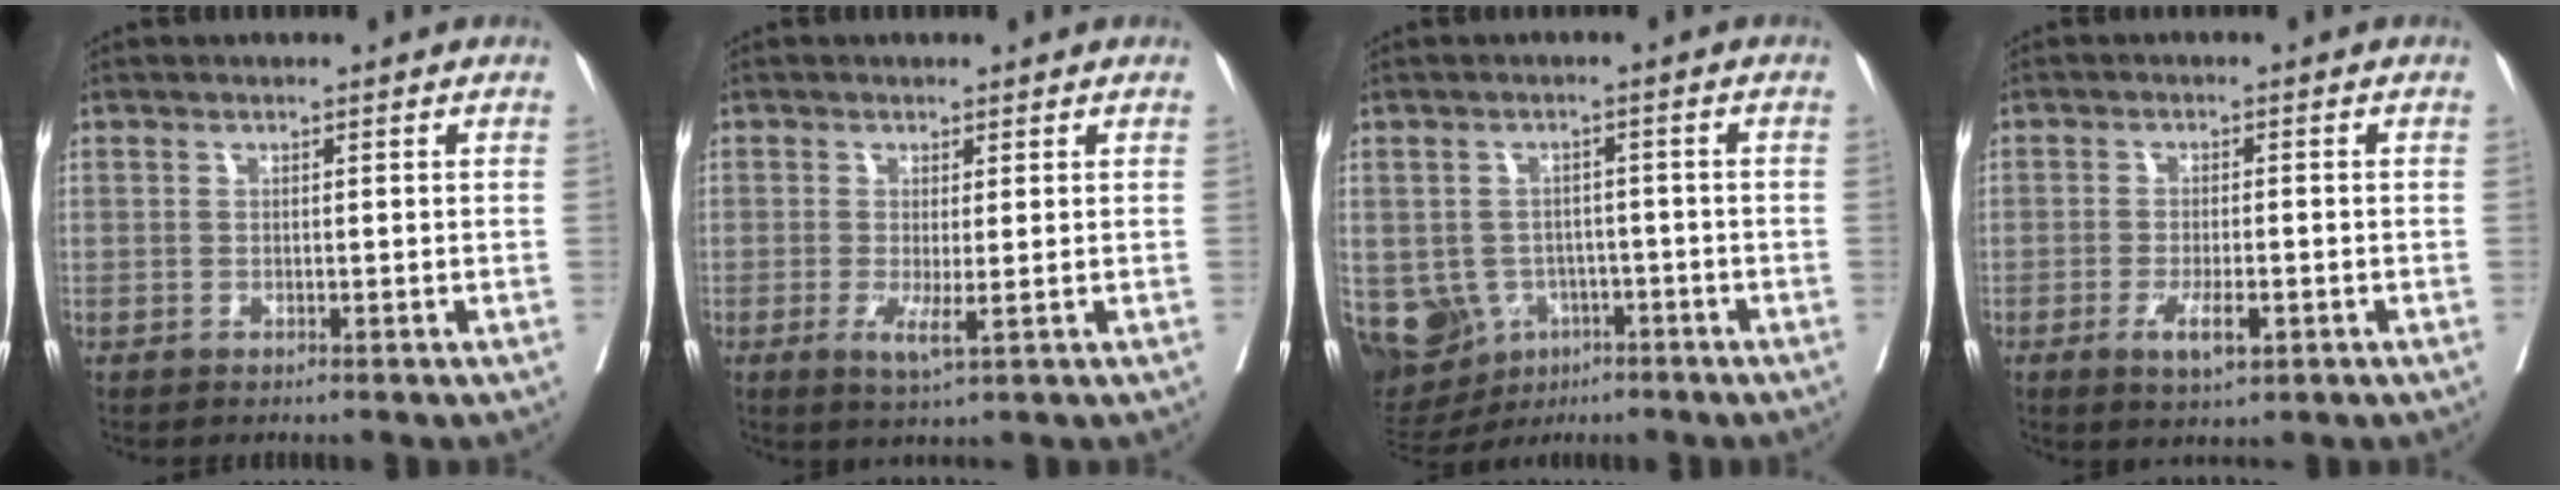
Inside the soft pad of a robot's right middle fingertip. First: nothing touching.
{"total": 2.9, "force": [-0.7, 0.3, 2.8], "torque": [-0.048, -0.010, -0.008]}
{"total": 11.7, "force": [-4.7, 9.7, 4.6], "torque": [-0.108, 0.014, -0.060]}
{"total": 4.6, "force": [-2.0, 1.2, 4.0], "torque": [-0.070, -0.004, -0.027]}